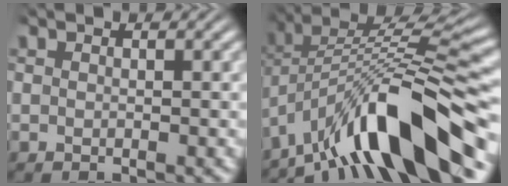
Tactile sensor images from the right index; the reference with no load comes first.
{"total": 9.5, "force": [-4.2, 3.3, 7.9], "torque": [-0.133, -0.008, -0.056]}